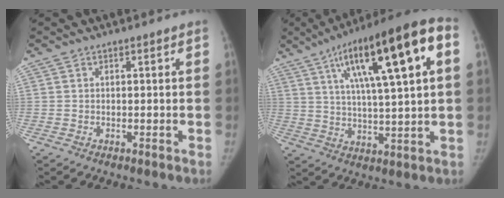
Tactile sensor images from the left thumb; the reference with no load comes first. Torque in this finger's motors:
{"motor_torque": [-0.03, 0.85, 1.41, -1.36, 0.39]}